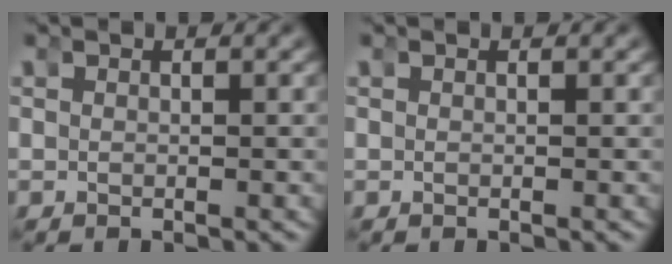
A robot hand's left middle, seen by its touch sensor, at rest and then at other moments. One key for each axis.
{"total": 0.0}